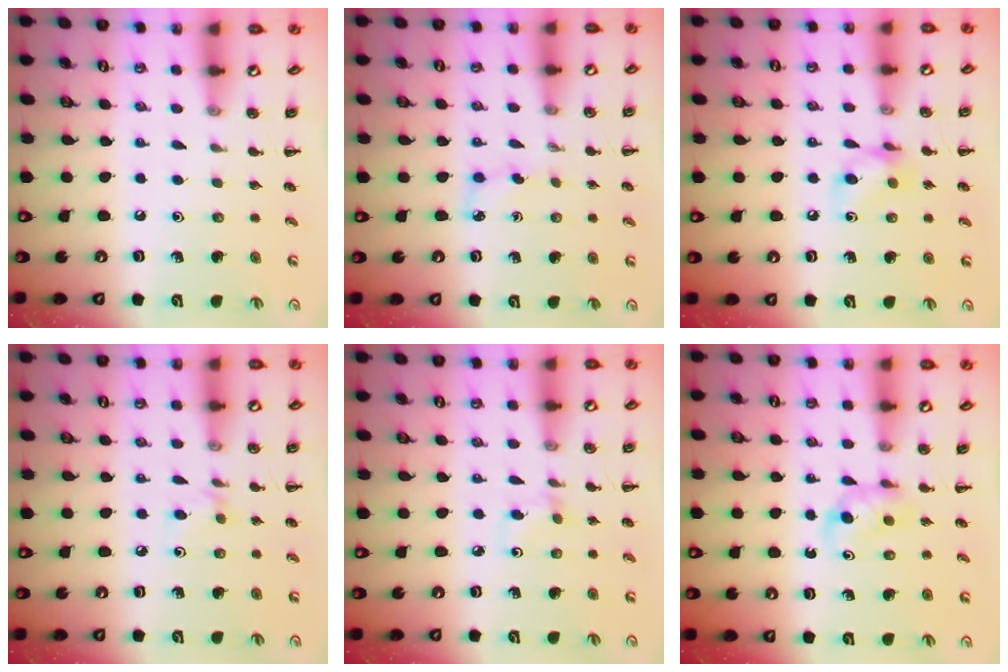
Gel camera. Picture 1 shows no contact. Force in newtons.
{"total": 3.2, "press": 3.1, "slide": 1.0}
{"total": 7.0, "press": 7.0, "slide": 0.4}
{"total": 4.8, "press": 4.6, "slide": 1.4}
{"total": 2.9, "press": 2.6, "slide": 1.2}
{"total": 3.5, "press": 3.3, "slide": 1.2}